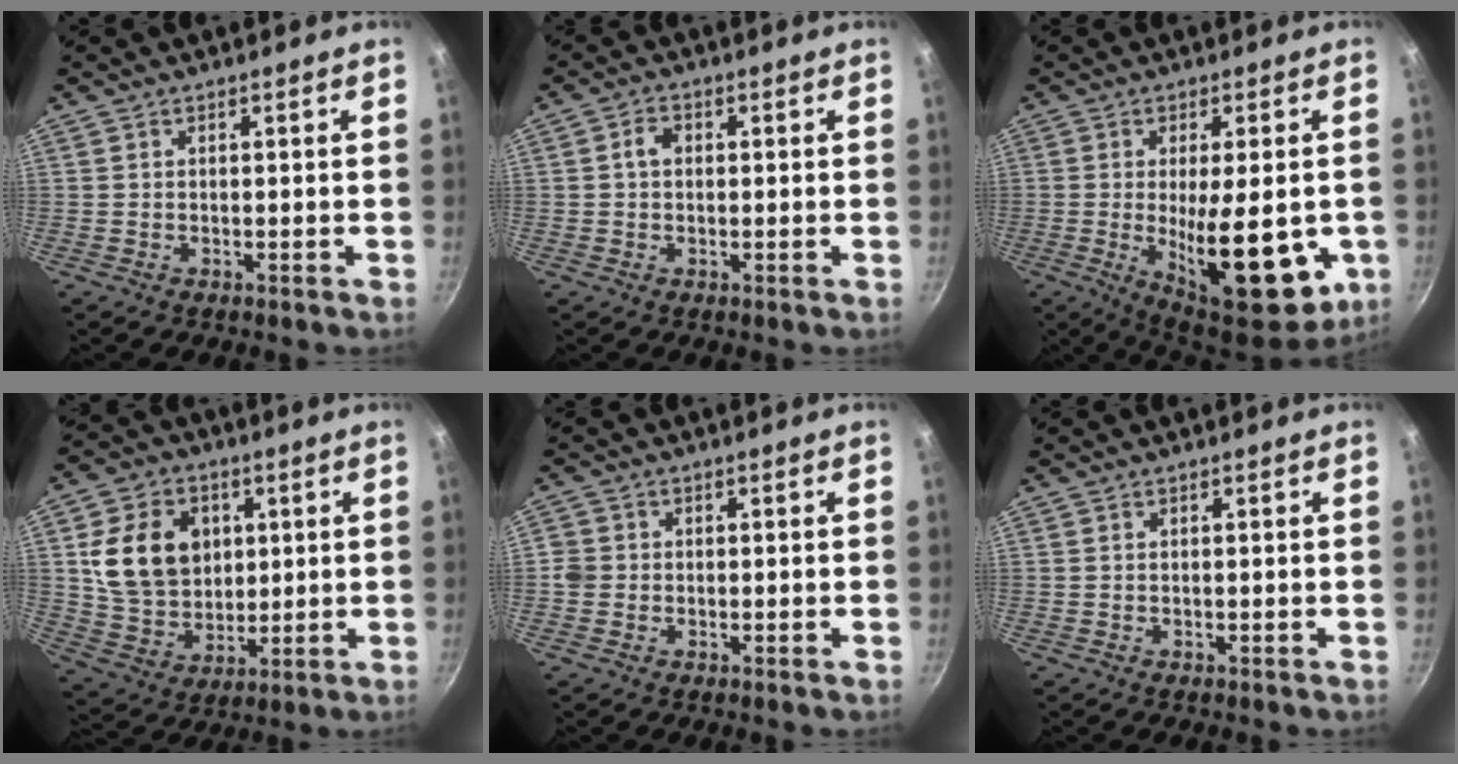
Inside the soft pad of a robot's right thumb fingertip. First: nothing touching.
{"total": 2.9, "force": [0.3, 2.2, 1.9], "torque": [-0.030, 0.009, 0.002]}
{"total": 19.5, "force": [-4.1, 7.6, 17.5], "torque": [-0.225, -0.023, -0.033]}
{"total": 16.0, "force": [3.5, 12.8, 9.1], "torque": [-0.127, -0.005, 0.072]}
{"total": 2.7, "force": [-0.2, 2.5, 0.8], "torque": [-0.003, 0.006, -0.008]}
{"total": 0.0}